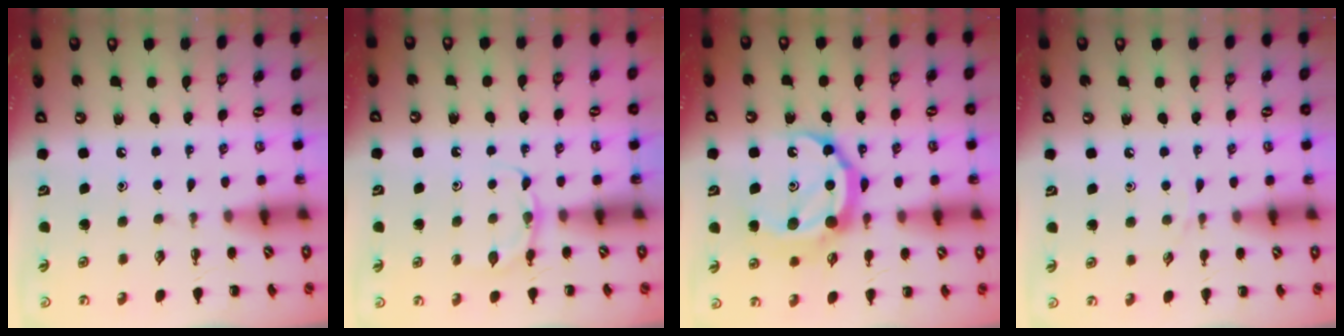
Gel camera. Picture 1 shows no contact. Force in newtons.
{"total": 5.5, "press": 5.2, "slide": 1.5}
{"total": 13.7, "press": 13.7, "slide": 0.9}
{"total": 3.0, "press": 2.8, "slide": 1.1}